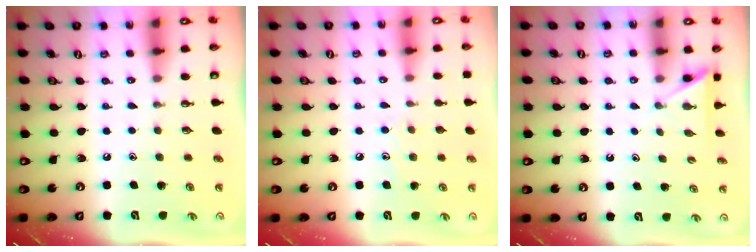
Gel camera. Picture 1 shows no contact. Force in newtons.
{"total": 6.8, "press": 6.8, "slide": 0.7}
{"total": 3.1, "press": 3.0, "slide": 0.3}